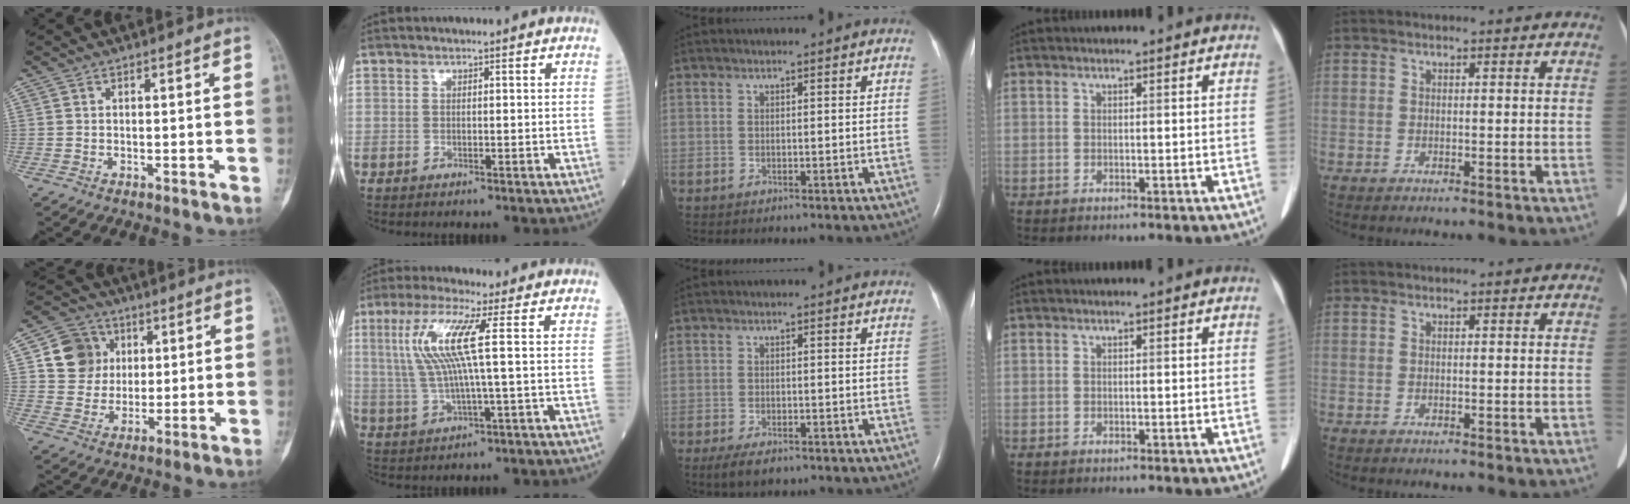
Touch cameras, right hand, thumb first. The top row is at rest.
{"thumb": {"total": 10.1, "force": [2.7, 9.2, 3.4], "torque": [-0.023, -0.003, 0.046]}, "index": {"total": 9.3, "force": [2.1, -0.1, 9.1], "torque": [-0.203, 0.012, 0.044]}, "middle": {"total": 3.5, "force": [-2.4, 1.3, 2.2], "torque": [-0.046, -0.007, -0.035]}}